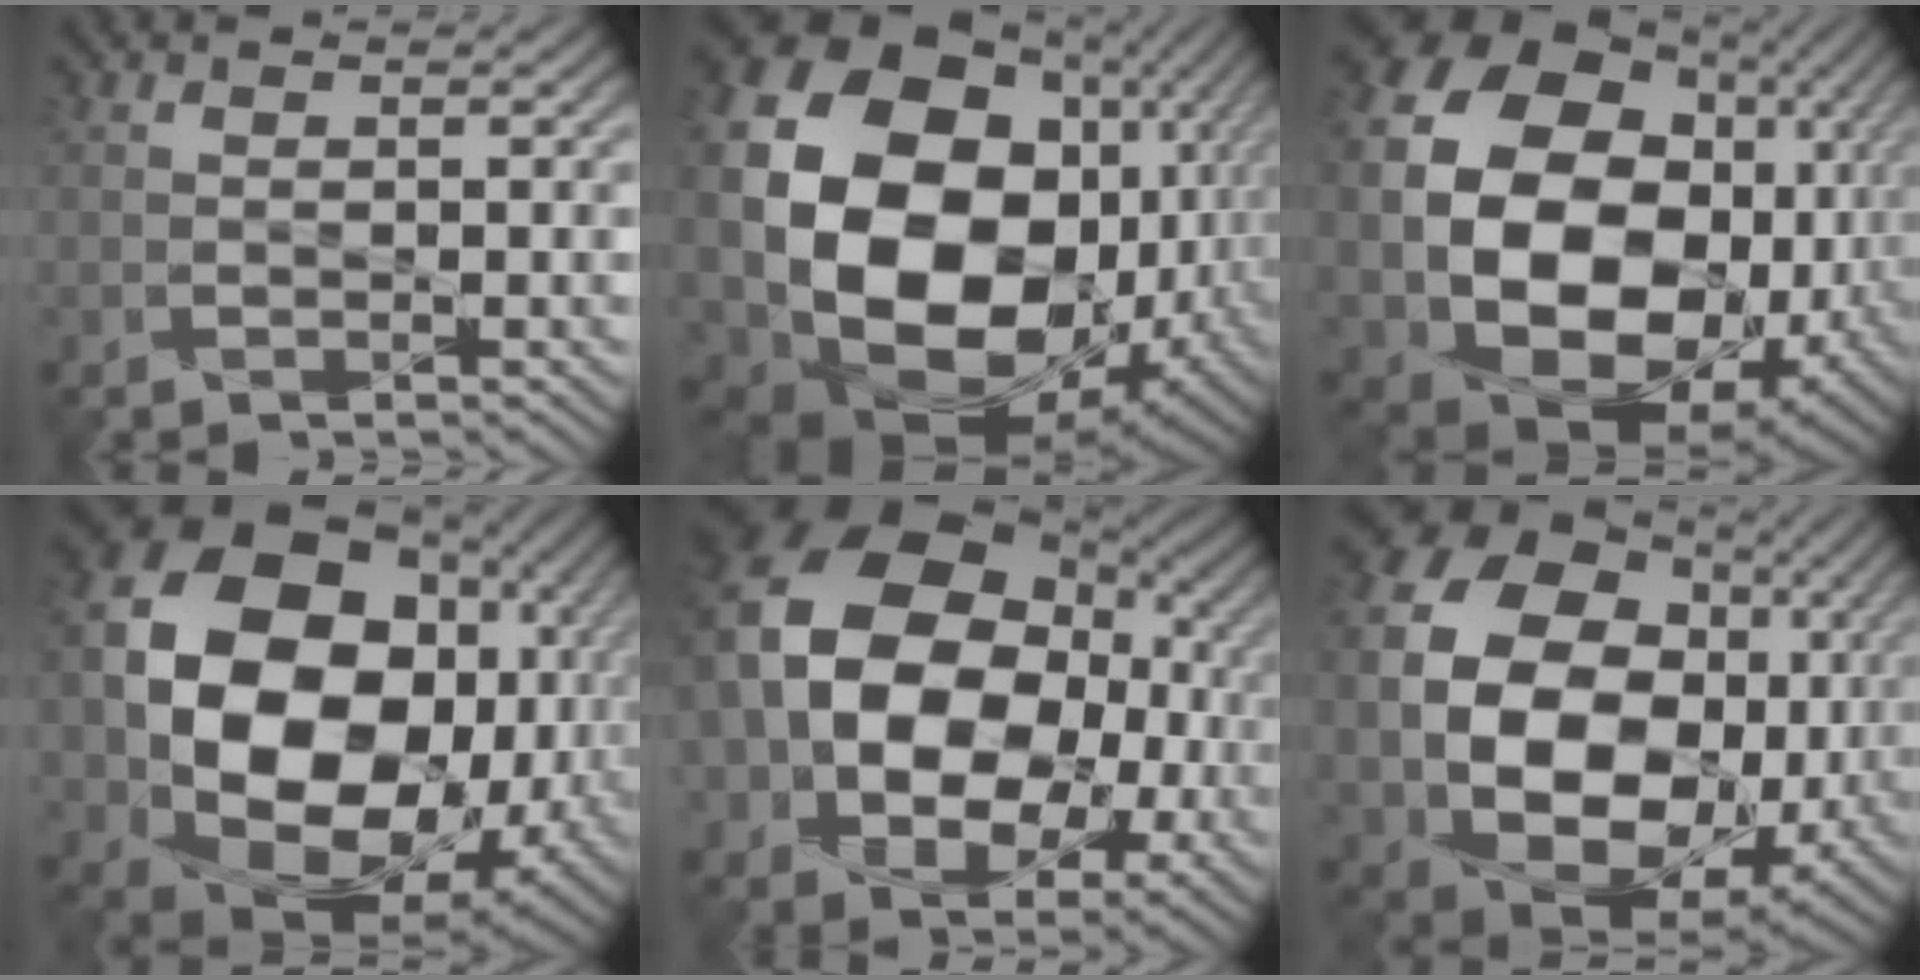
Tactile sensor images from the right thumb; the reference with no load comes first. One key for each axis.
{"total": 24.8, "fx": 0.2, "fy": 19.0, "fz": 15.9, "tx": -0.364, "ty": -0.056, "tz": 0.025}
{"total": 22.9, "fx": -0.6, "fy": 18.2, "fz": 13.9, "tx": -0.324, "ty": -0.053, "tz": 0.025}
{"total": 22.5, "fx": -0.2, "fy": 17.4, "fz": 14.2, "tx": -0.337, "ty": -0.046, "tz": 0.034}
{"total": 20.7, "fx": 1.2, "fy": 16.3, "fz": 12.7, "tx": -0.266, "ty": 0.007, "tz": 0.022}
{"total": 20.6, "fx": 0.3, "fy": 16.0, "fz": 13.0, "tx": -0.297, "ty": -0.043, "tz": 0.036}